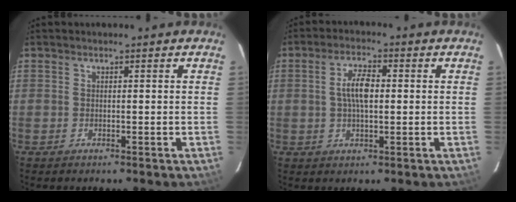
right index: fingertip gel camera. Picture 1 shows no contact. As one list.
[{"total": 5.6, "force": [0.4, 2.2, 5.2], "torque": [-0.098, 0.010, 0.009]}]